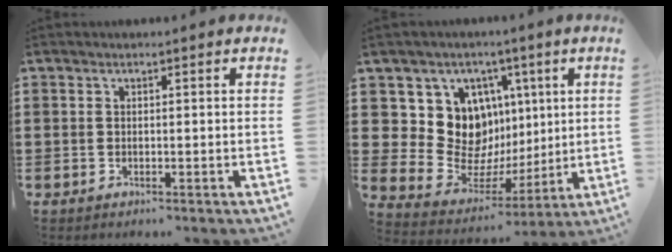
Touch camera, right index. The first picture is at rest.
{"total": 12.4, "force": [3.2, 11.1, 4.6], "torque": [-0.106, -0.030, 0.071]}